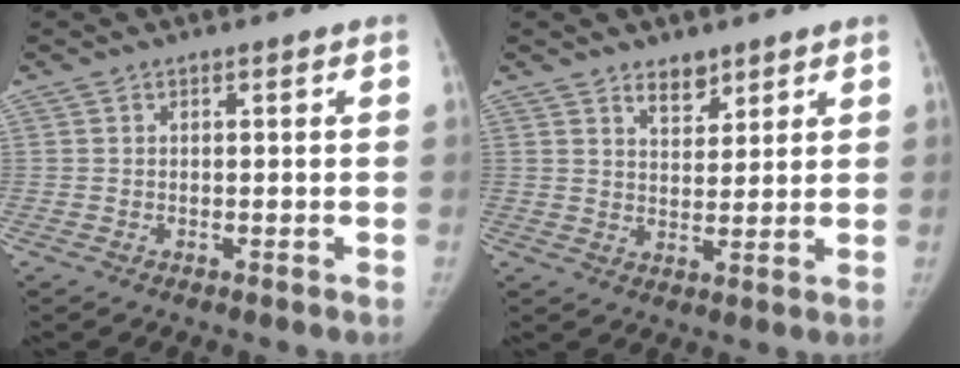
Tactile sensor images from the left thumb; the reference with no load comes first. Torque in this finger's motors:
{"motor_torque": [-0.29, 0.15, 0.48, -0.05, -0.02]}